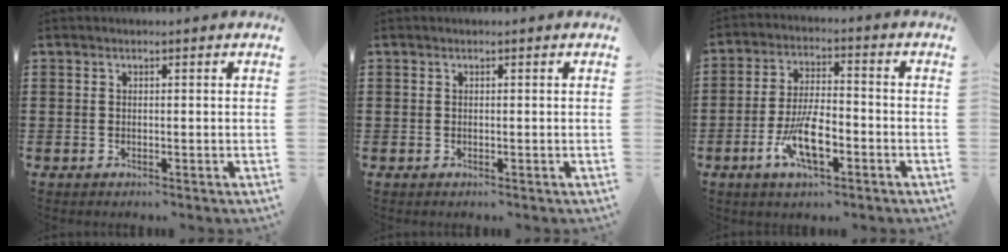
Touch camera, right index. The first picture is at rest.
{"total": 0.0}
{"total": 8.5, "force": [-3.3, 3.2, 7.1], "torque": [-0.146, -0.005, -0.062]}